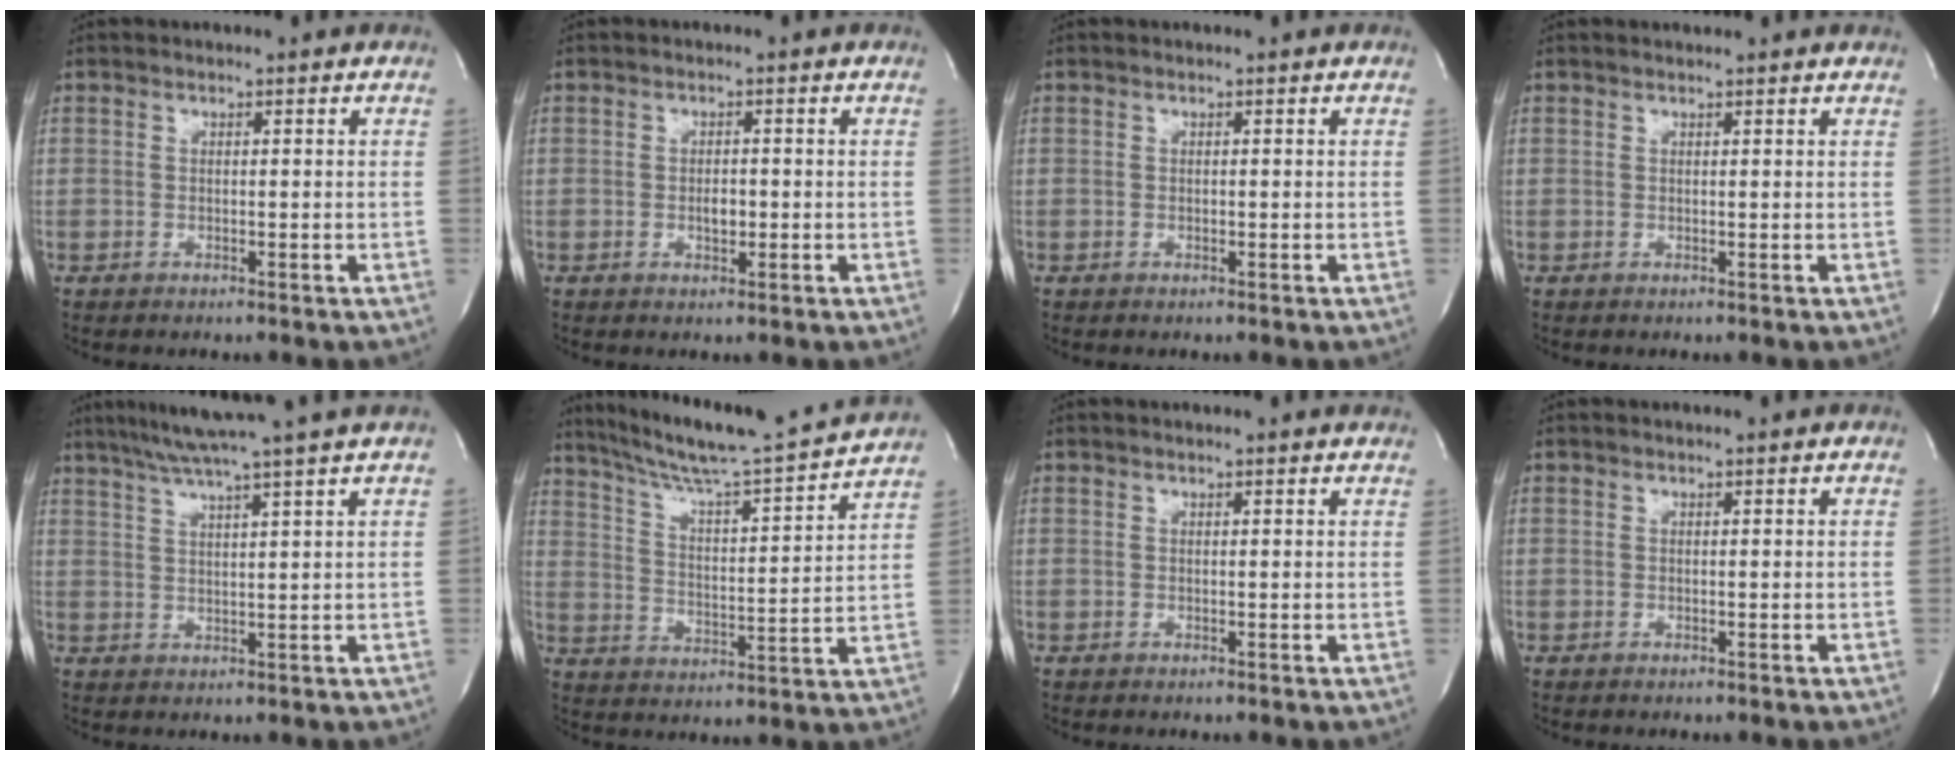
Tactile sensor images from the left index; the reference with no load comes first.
{"total": 1.8, "force": [-0.3, 0.9, 1.5], "torque": [-0.027, 0.001, -0.003]}
{"total": 0.0}
{"total": 1.9, "force": [1.8, 0.2, 0.5], "torque": [-0.014, 0.014, 0.022]}
{"total": 9.7, "force": [7.8, -2.3, 5.3], "torque": [-0.088, 0.009, 0.116]}
{"total": 18.0, "force": [16.5, -1.1, 7.1], "torque": [-0.126, -0.022, 0.246]}
{"total": 4.4, "force": [4.2, 0.1, 1.4], "torque": [-0.020, 0.016, 0.038]}
{"total": 0.8, "force": [0.8, -0.1, 0.3], "torque": [-0.006, 0.002, 0.012]}